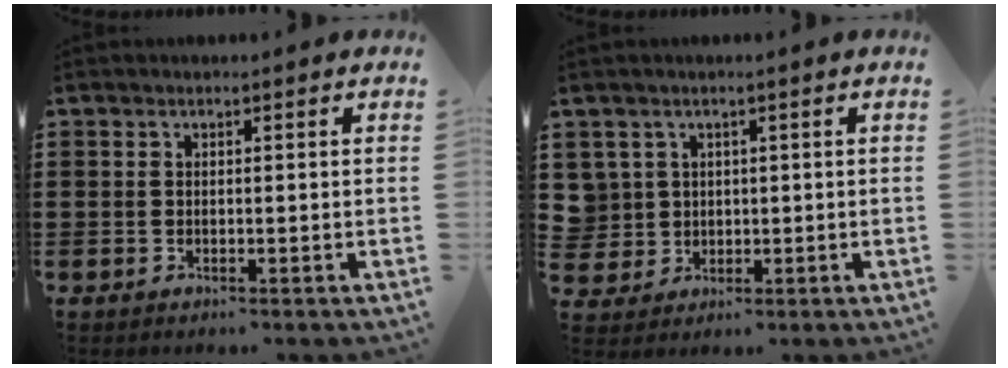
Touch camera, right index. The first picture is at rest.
{"total": 3.1, "force": [0.6, 3.0, 0.1], "torque": [-0.028, 0.007, 0.009]}